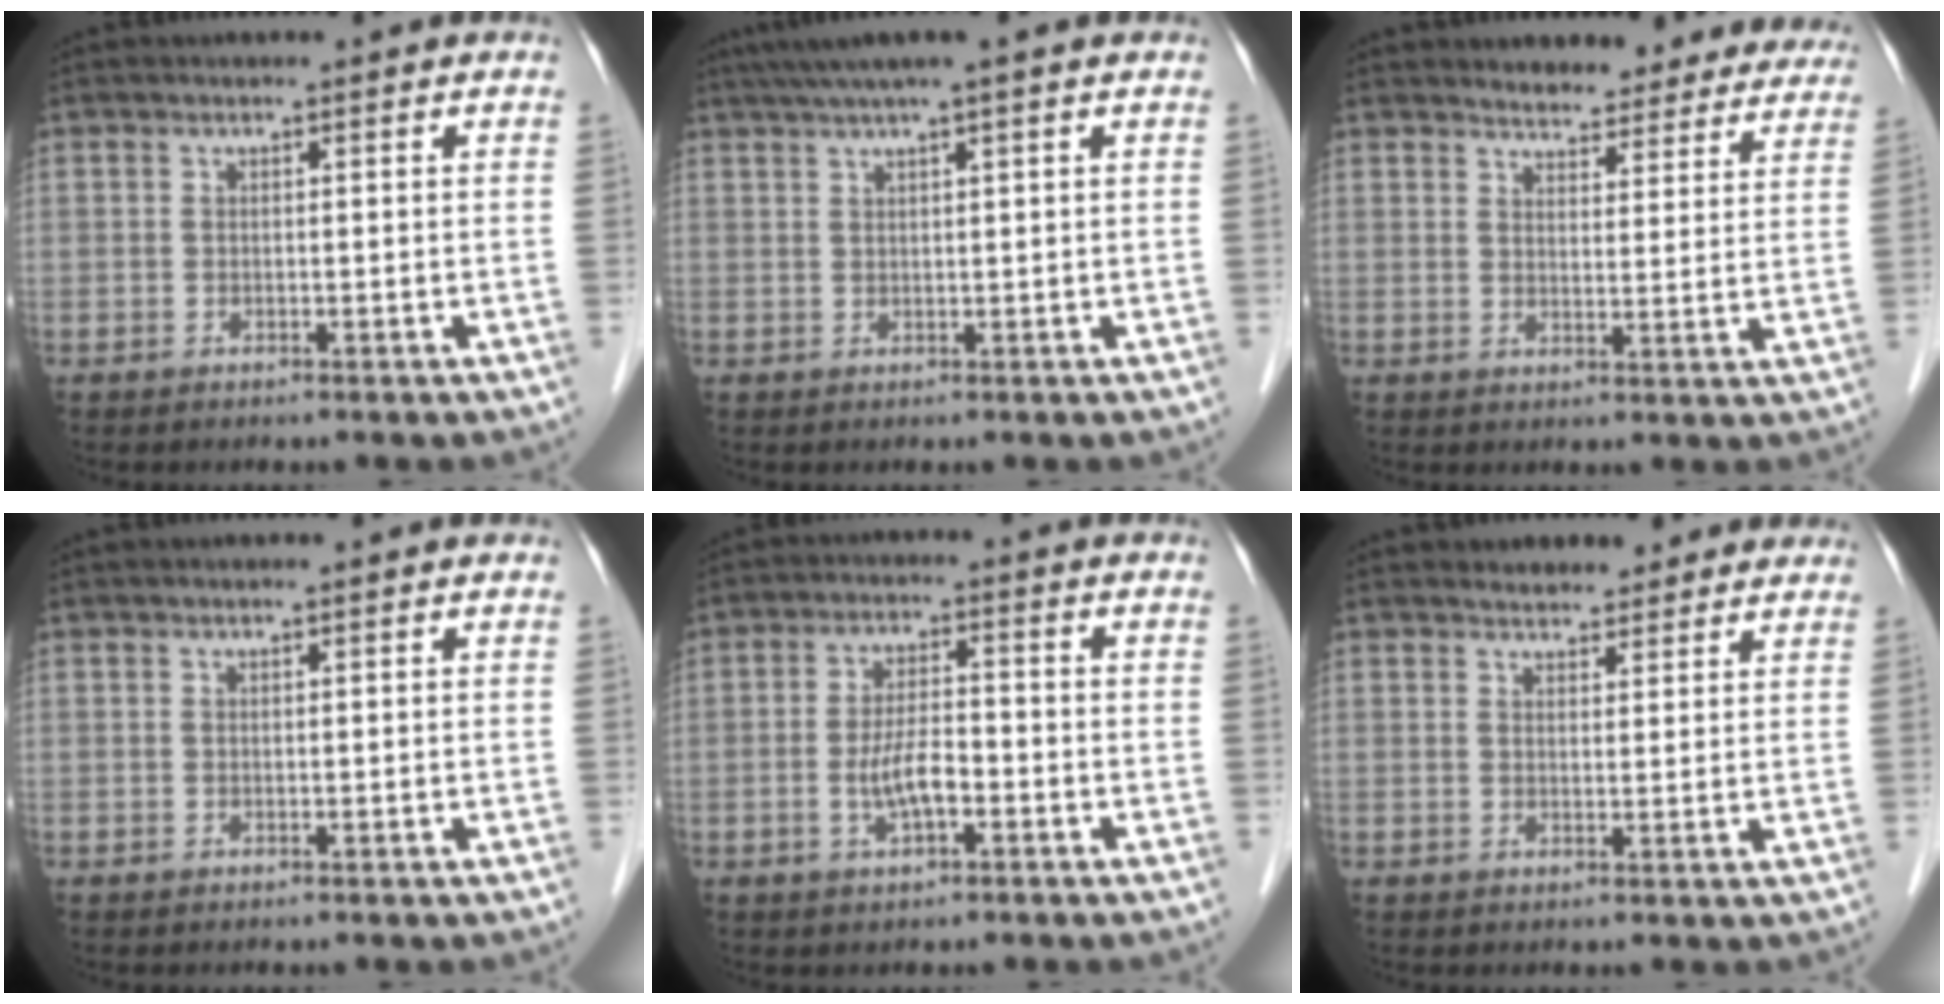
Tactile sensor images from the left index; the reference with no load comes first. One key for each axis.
{"total": 5.5, "fx": 3.8, "fy": -0.7, "fz": 3.9, "tx": -0.069, "ty": 0.032, "tz": 0.066}
{"total": 14.6, "fx": 13.6, "fy": 4.3, "fz": 3.3, "tx": -0.008, "ty": -0.010, "tz": 0.145}
{"total": 0.5, "fx": 0.4, "fy": -0.1, "fz": 0.3, "tx": -0.006, "ty": 0.006, "tz": 0.010}
{"total": 5.1, "fx": -1.7, "fy": 1.7, "fz": 4.5, "tx": -0.092, "ty": 0.006, "tz": -0.030}
{"total": 5.6, "fx": 4.9, "fy": 2.2, "fz": 1.3, "tx": -0.007, "ty": 0.016, "tz": 0.061}